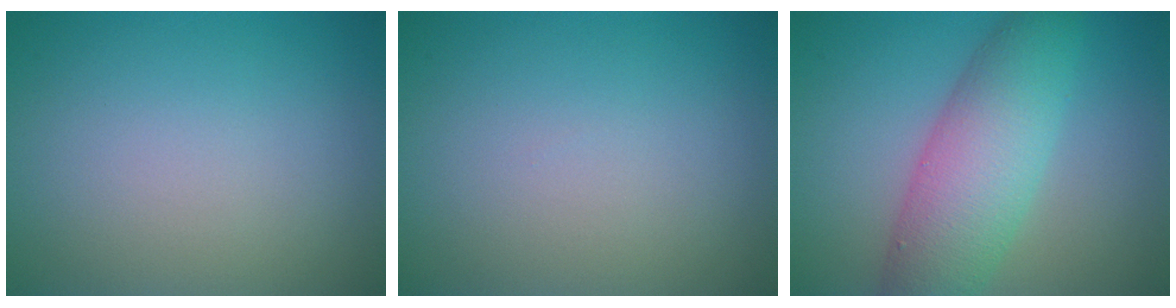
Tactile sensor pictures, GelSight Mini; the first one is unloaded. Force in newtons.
{"total": 0.0}
{"total": 7.4, "press": 7.4, "slide": 0.2}